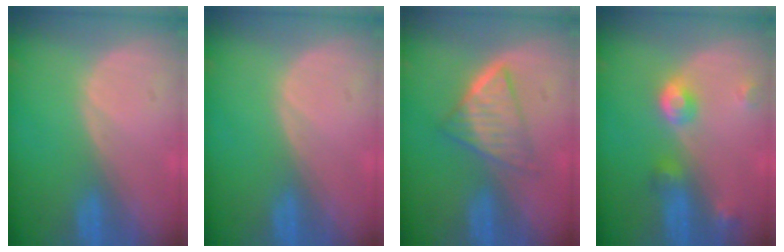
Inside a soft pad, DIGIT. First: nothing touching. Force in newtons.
{"total": 0.0}
{"total": 6.5, "press": 5.5, "slide": 3.5}
{"total": 4.8, "press": 4.4, "slide": 2.0}